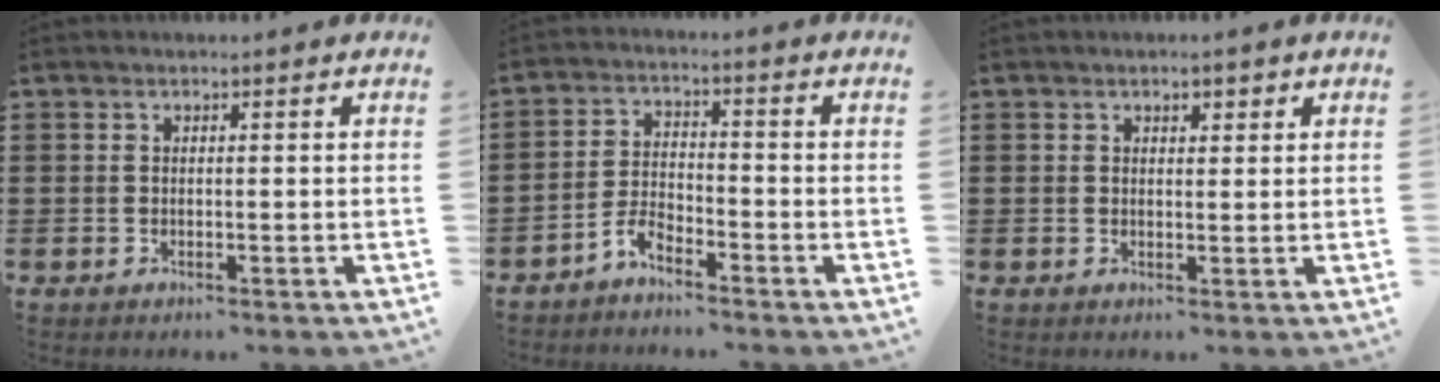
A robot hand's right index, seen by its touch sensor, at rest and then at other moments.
{"total": 3.4, "force": [-3.2, 0.7, 1.0], "torque": [-0.035, 0.005, -0.069]}
{"total": 1.4, "force": [0.8, 0.9, 0.7], "torque": [-0.009, 0.003, 0.013]}